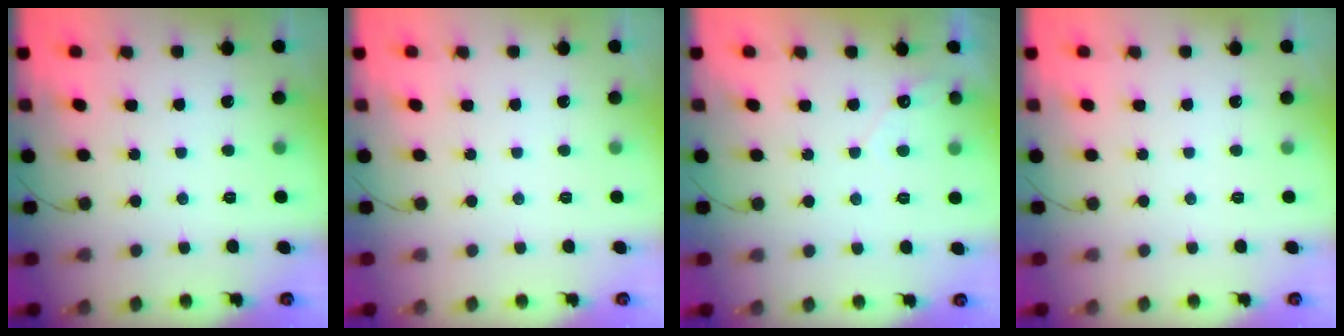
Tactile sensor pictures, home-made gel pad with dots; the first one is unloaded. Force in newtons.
{"total": 0.0}
{"total": 3.0, "press": 3.0, "slide": 0.1}
{"total": 0.0}